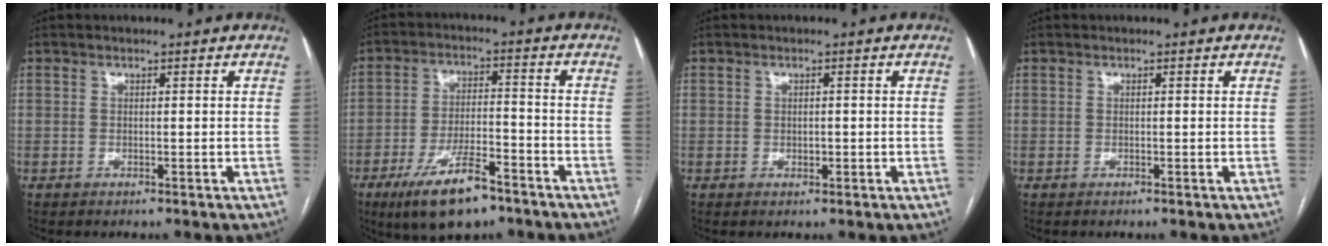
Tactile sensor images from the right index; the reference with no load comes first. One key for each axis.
{"total": 11.6, "fx": -7.4, "fy": 3.4, "fz": 8.2, "tx": -0.153, "ty": -0.009, "tz": -0.125}
{"total": 1.1, "fx": -0.1, "fy": 0.8, "fz": 0.8, "tx": -0.012, "ty": 0.000, "tz": 0.002}
{"total": 0.0}